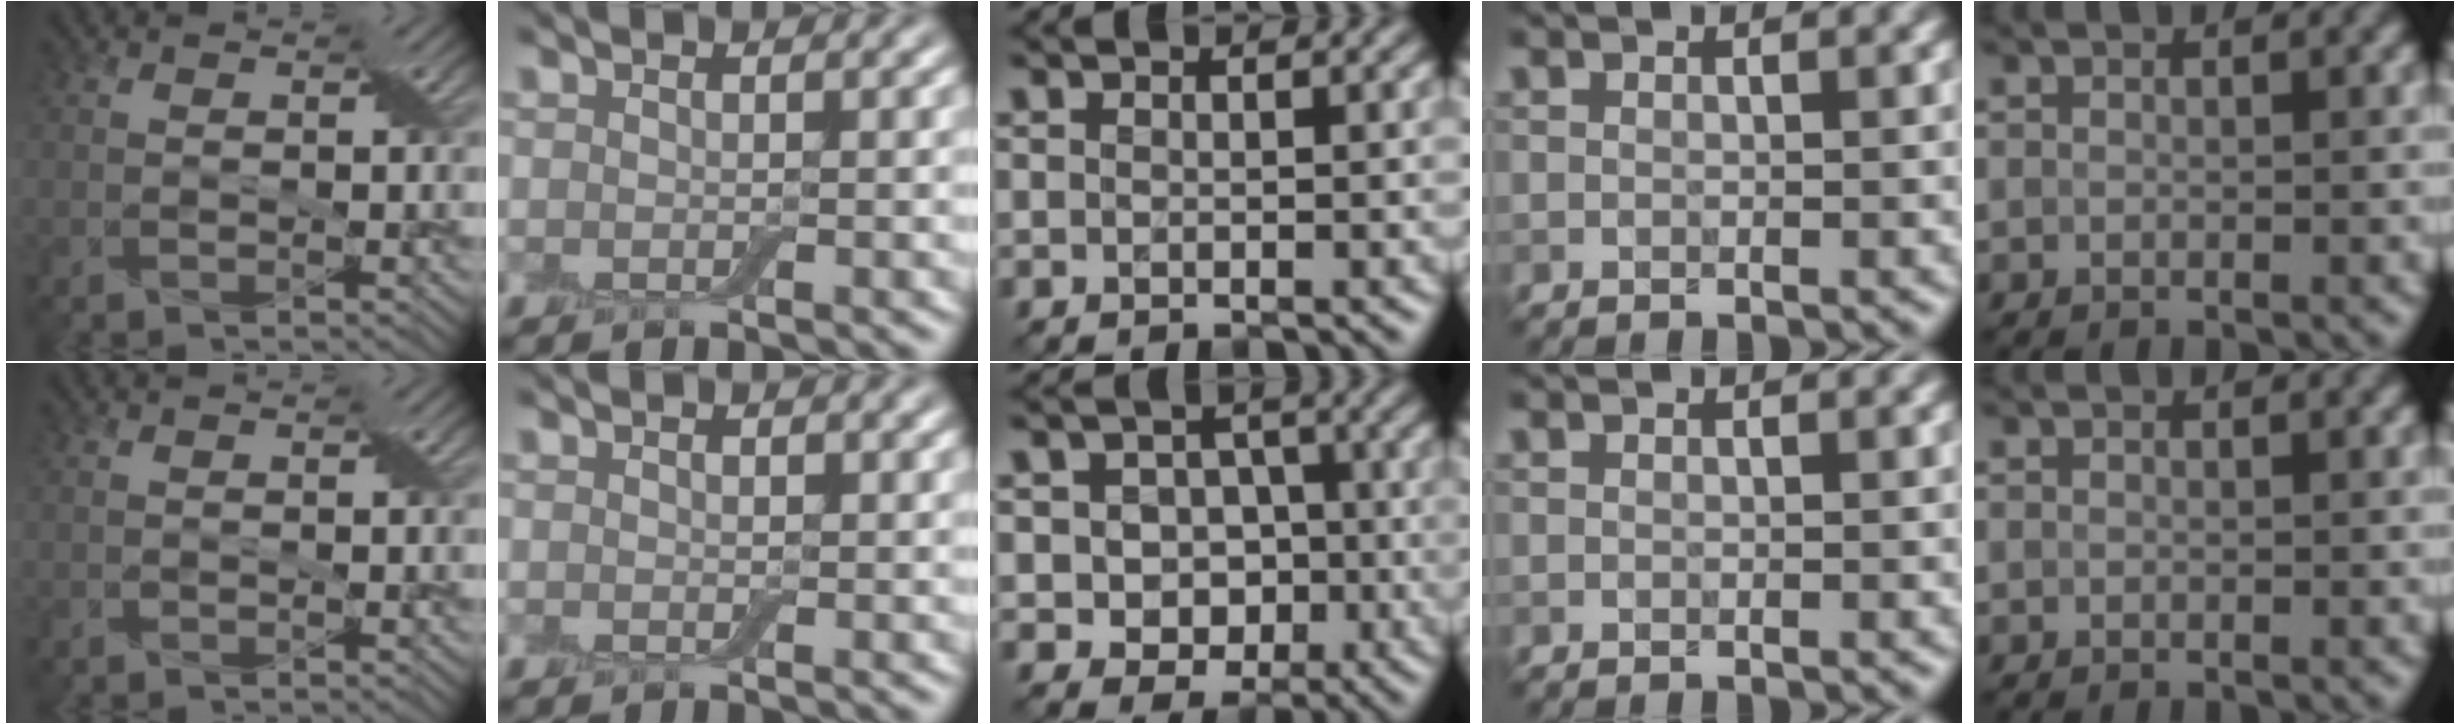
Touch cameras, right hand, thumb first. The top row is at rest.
{"index": {"total": 0.5, "force": [0.3, 0.4, 0.2], "torque": [-0.003, 0.000, 0.007]}, "middle": {"total": 4.9, "force": [-0.8, 4.2, 2.4], "torque": [-0.016, -0.001, -0.025]}}